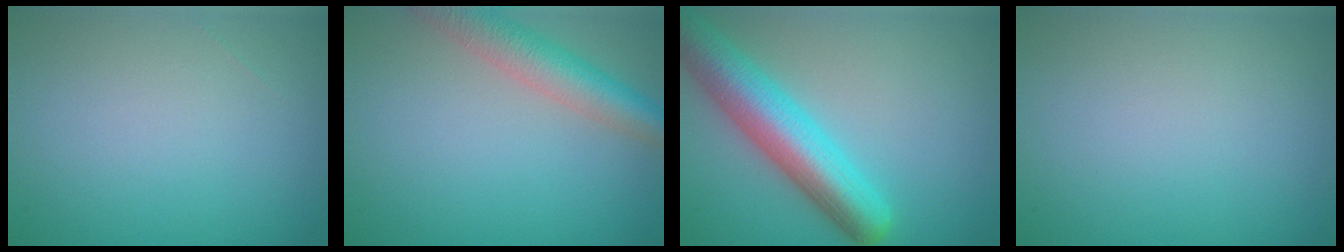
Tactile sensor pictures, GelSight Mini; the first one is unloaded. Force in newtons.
{"total": 5.1, "press": 5.1, "slide": 0.3}
{"total": 7.6, "press": 7.6, "slide": 0.4}
{"total": 0.0}